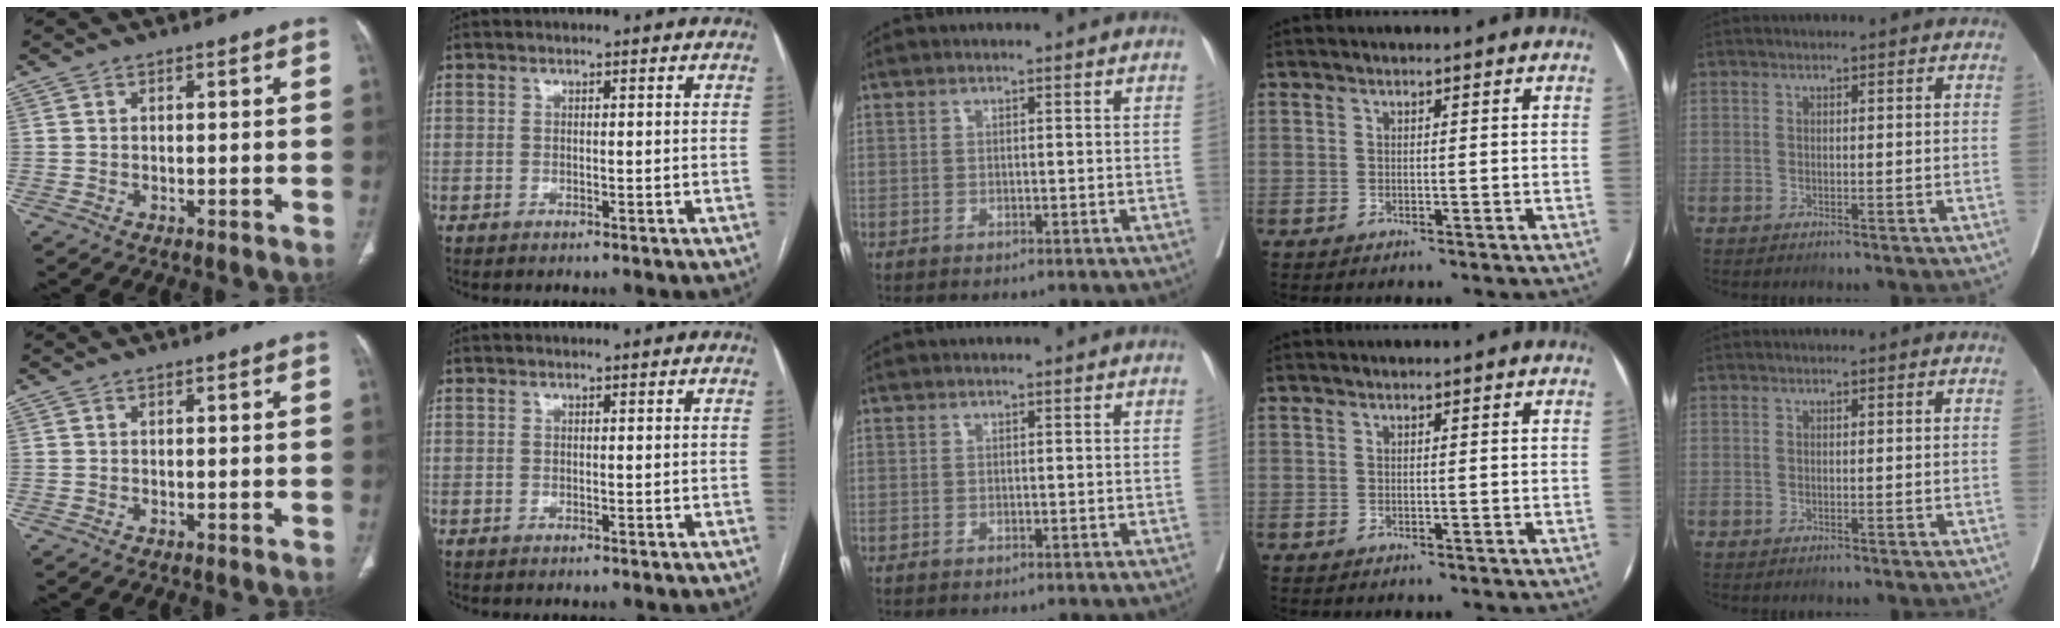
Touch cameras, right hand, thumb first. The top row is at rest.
{}